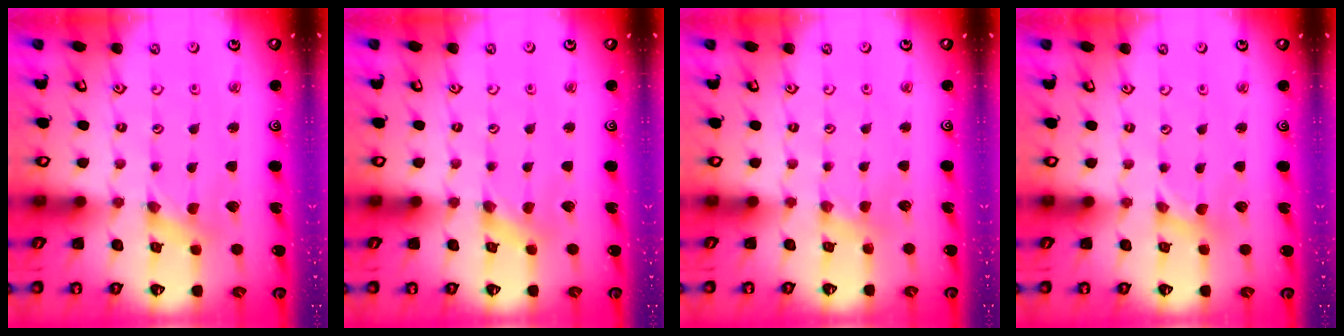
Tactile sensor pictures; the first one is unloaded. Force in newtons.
{"total": 1.0, "press": 1.0, "slide": 0.3}
{"total": 2.5, "press": 2.4, "slide": 0.4}
{"total": 0.0}